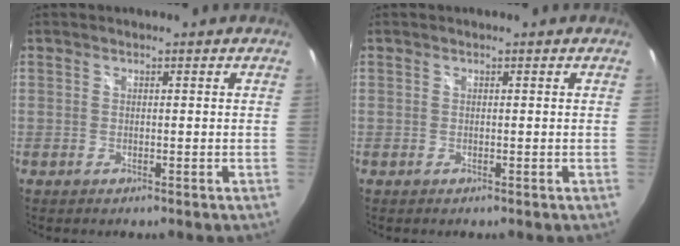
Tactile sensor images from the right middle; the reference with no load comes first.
{"total": 0.0}